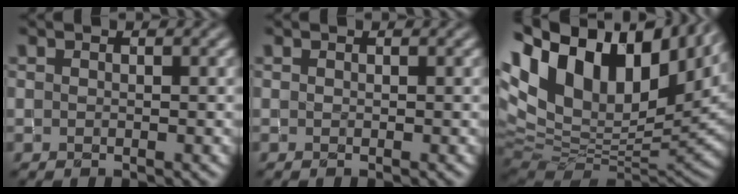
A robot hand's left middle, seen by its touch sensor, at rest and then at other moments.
{"total": 0.0}
{"total": 19.0, "force": [7.1, 11.1, 13.7], "torque": [-0.254, 0.022, 0.159]}